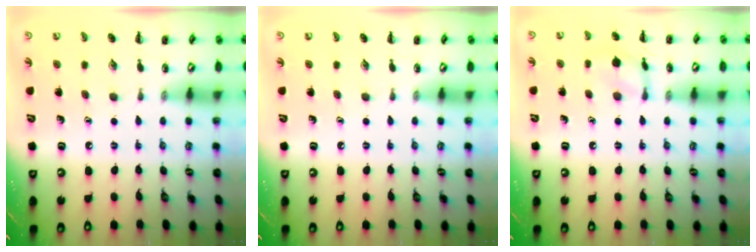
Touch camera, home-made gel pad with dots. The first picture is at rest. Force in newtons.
{"total": 0.0}
{"total": 7.8, "press": 7.7, "slide": 1.4}